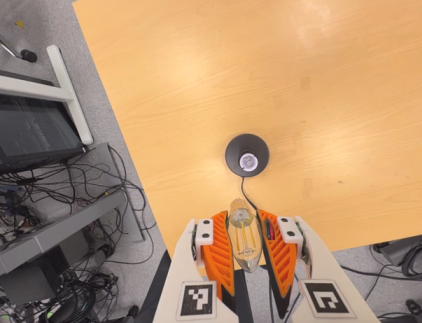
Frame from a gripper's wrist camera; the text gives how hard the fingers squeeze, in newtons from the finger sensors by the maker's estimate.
{"total": 22.7, "left": 24.6, "right": 20.7}